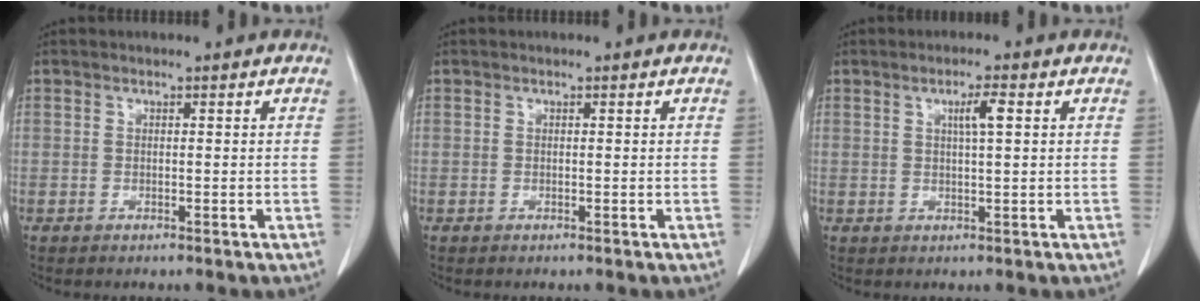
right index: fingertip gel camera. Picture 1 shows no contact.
{"total": 0.0}
{"total": 3.0, "force": [1.0, 0.1, 2.8], "torque": [-0.048, 0.001, 0.016]}